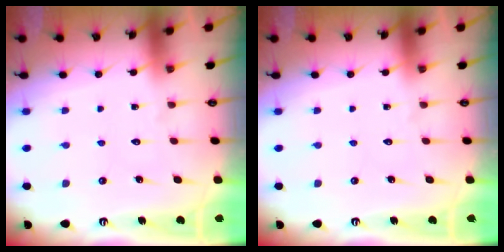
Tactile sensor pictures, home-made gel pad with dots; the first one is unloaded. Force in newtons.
{"total": 0.0}